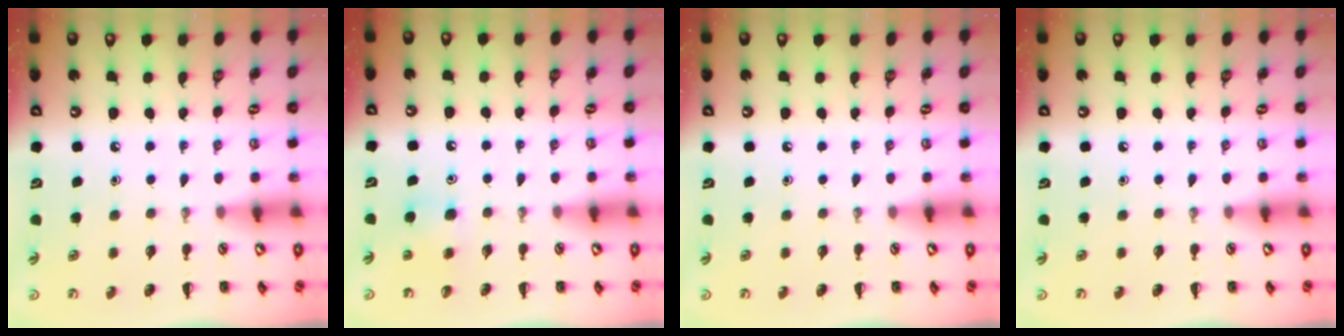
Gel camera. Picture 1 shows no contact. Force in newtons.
{"total": 4.8, "press": 4.6, "slide": 1.3}
{"total": 0.0}
{"total": 0.0}